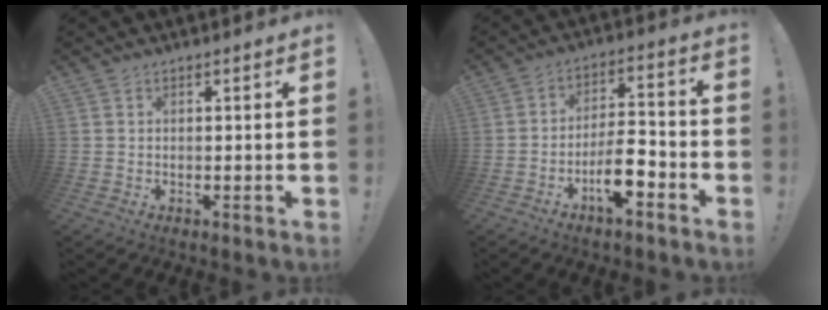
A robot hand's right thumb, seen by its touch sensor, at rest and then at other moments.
{"total": 10.5, "force": [-5.5, 3.5, 8.2], "torque": [-0.141, 0.030, -0.095]}